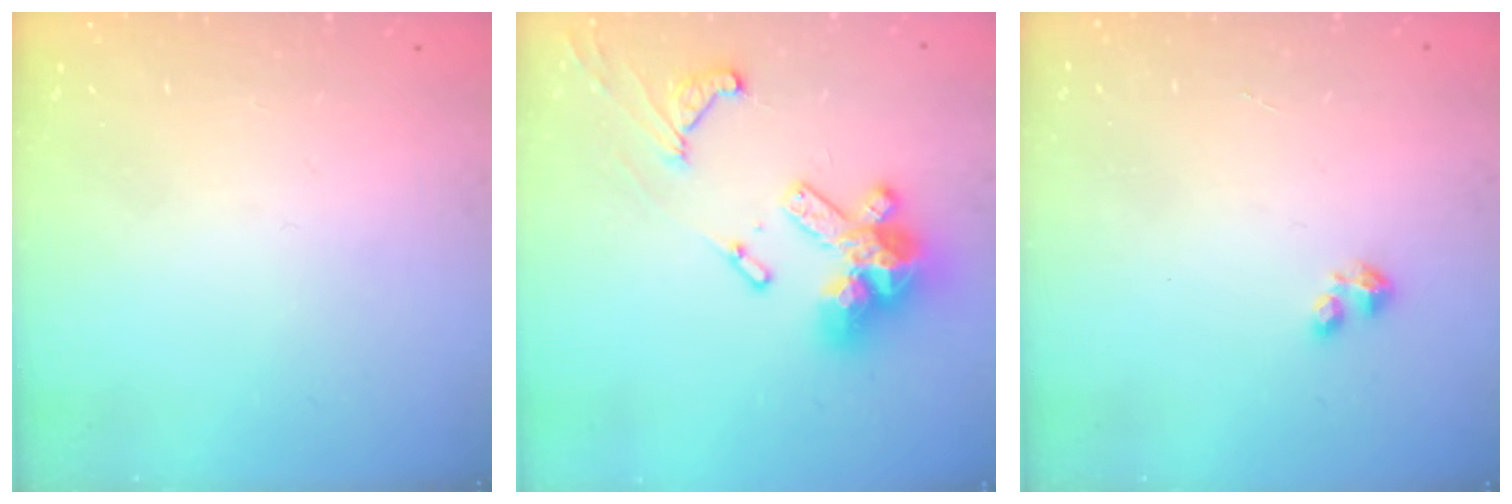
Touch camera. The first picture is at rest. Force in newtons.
{"total": 18.7, "press": 18.6, "slide": 1.9}
{"total": 1.8, "press": 1.8, "slide": 0.4}